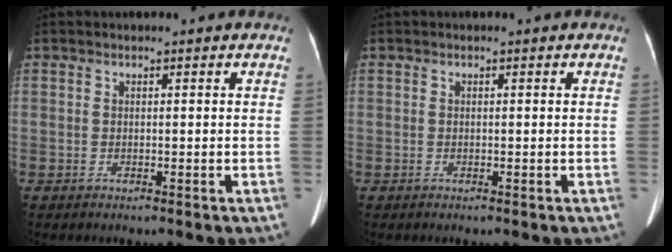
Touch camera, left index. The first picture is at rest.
{"total": 0.0}